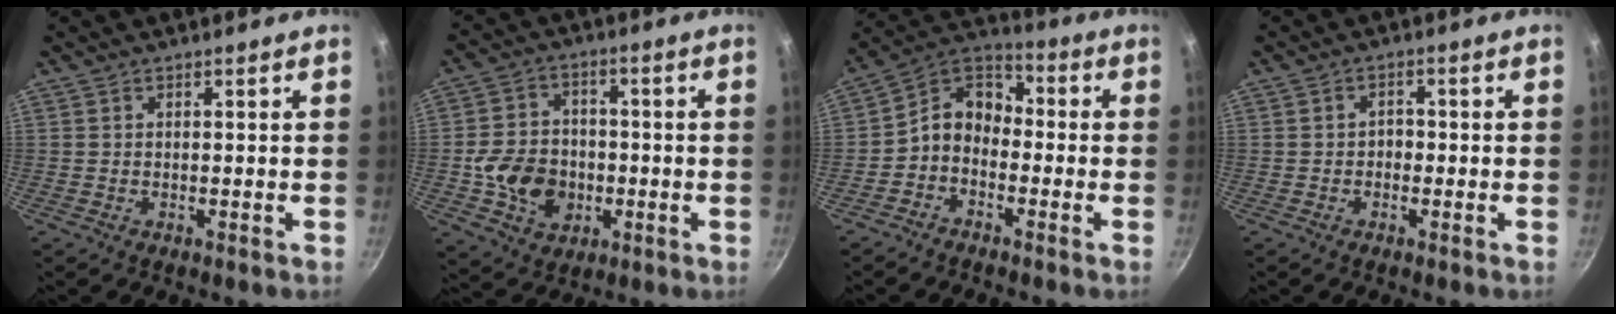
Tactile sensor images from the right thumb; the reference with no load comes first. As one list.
[{"total": 11.7, "force": [-2.3, 9.4, 6.6], "torque": [-0.093, 0.020, -0.039]}, {"total": 8.4, "force": [-2.4, 6.4, 4.9], "torque": [-0.067, 0.050, -0.074]}, {"total": 1.9, "force": [-0.5, 1.5, 1.0], "torque": [-0.006, 0.008, -0.010]}]